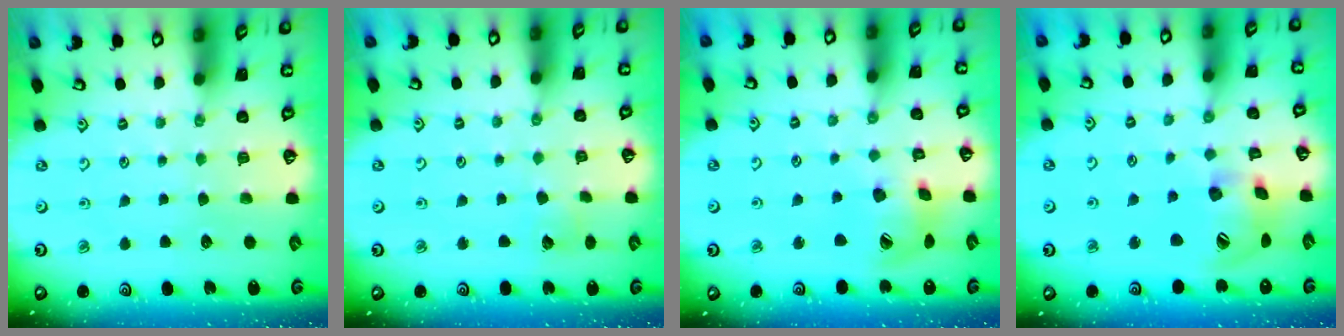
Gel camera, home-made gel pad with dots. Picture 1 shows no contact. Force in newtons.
{"total": 3.4, "press": 3.3, "slide": 0.4}
{"total": 13.4, "press": 13.3, "slide": 1.8}
{"total": 18.1, "press": 17.9, "slide": 2.4}